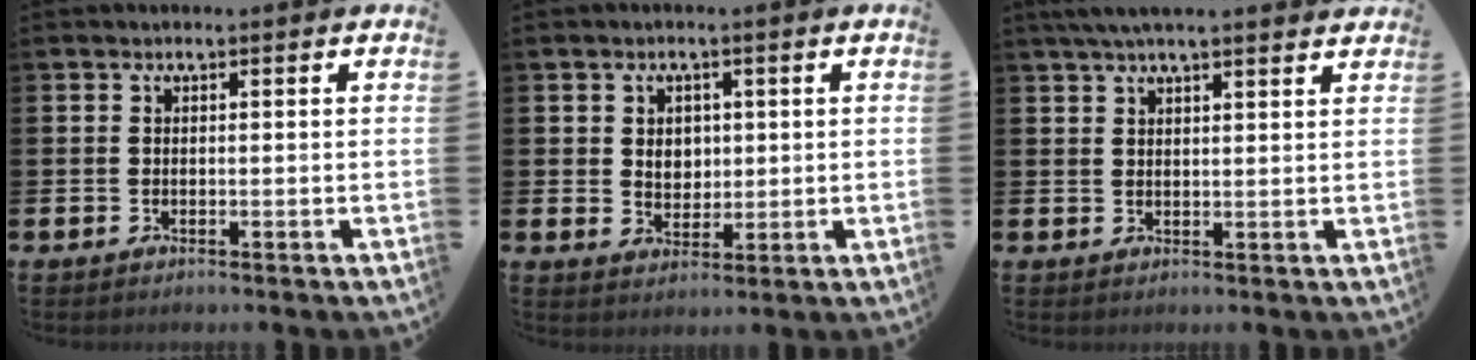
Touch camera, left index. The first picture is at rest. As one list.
[{"total": 2.8, "force": [1.2, 2.3, 1.1], "torque": [-0.005, 0.002, 0.014]}, {"total": 4.1, "force": [3.7, 0.2, 1.8], "torque": [-0.043, -0.003, 0.067]}]